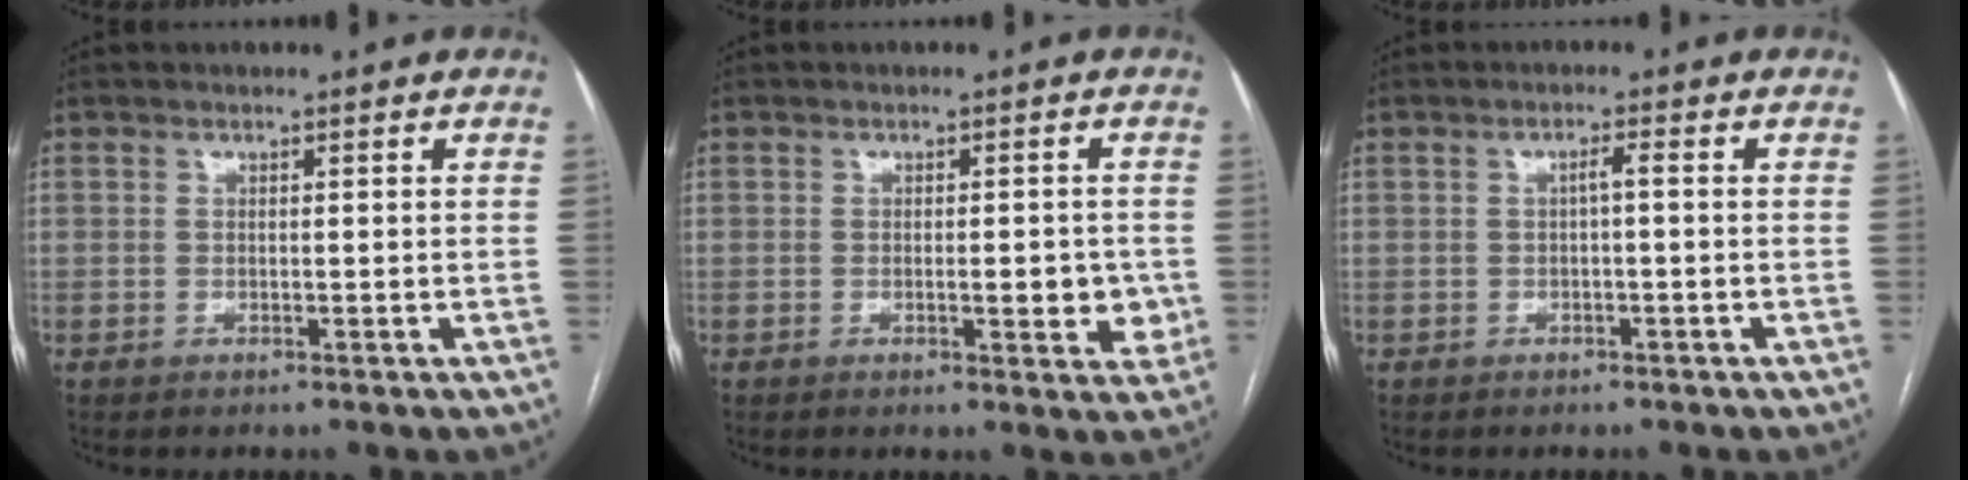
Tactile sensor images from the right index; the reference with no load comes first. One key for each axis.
{"total": 4.8, "fx": -0.7, "fy": 1.6, "fz": 4.4, "tx": -0.054, "ty": -0.004, "tz": -0.007}
{"total": 1.5, "fx": -0.1, "fy": 0.1, "fz": 1.4, "tx": -0.023, "ty": 0.004, "tz": 0.000}